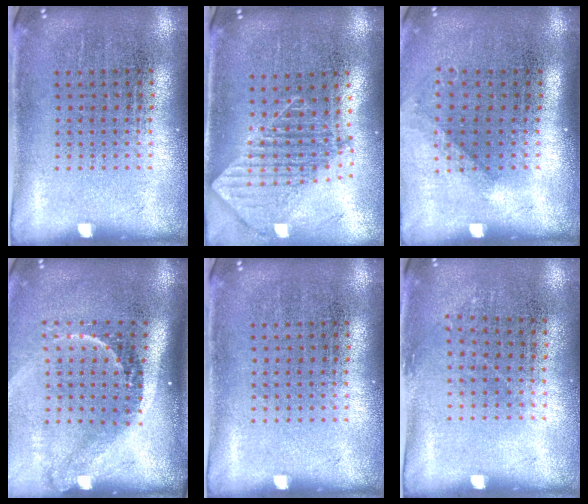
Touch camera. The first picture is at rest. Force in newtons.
{"total": 1.9, "press": 1.5, "slide": 1.1}
{"total": 1.2, "press": 0.9, "slide": 0.7}
{"total": 2.2, "press": 1.5, "slide": 1.7}
{"total": 0.0}
{"total": 0.8, "press": 0.6, "slide": 0.5}